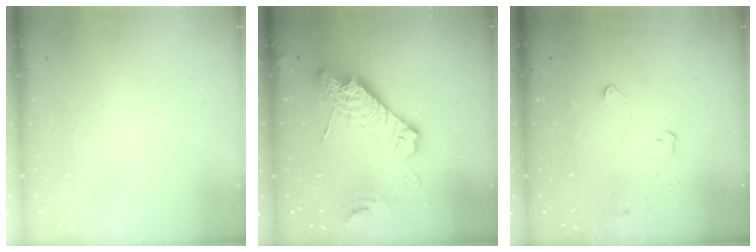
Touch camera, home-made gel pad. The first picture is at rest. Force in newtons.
{"total": 18.7, "press": 18.6, "slide": 1.6}
{"total": 3.0, "press": 3.0, "slide": 0.3}